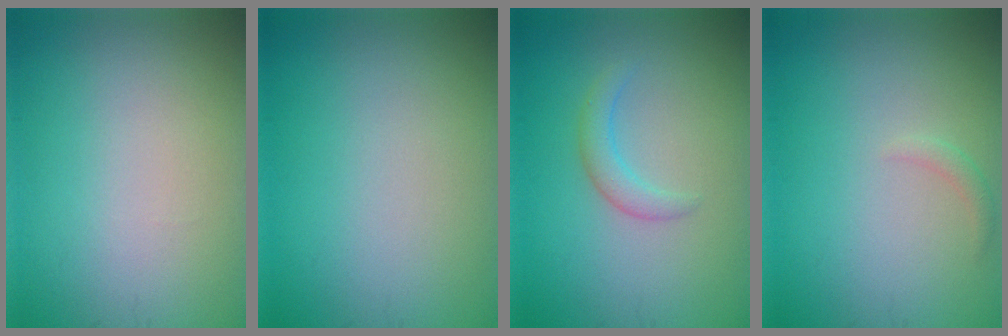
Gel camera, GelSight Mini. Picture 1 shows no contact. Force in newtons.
{"total": 0.0}
{"total": 1.9, "press": 1.8, "slide": 0.3}
{"total": 0.8, "press": 0.8, "slide": 0.1}